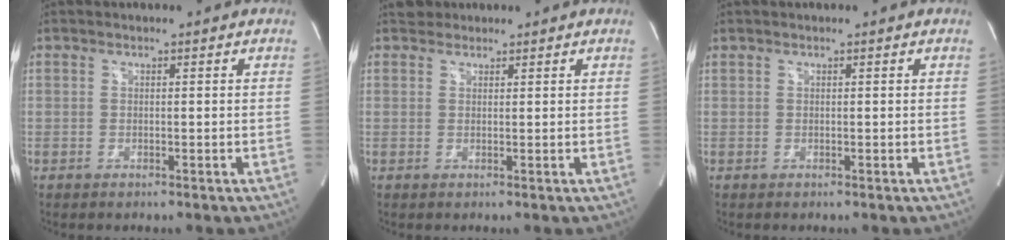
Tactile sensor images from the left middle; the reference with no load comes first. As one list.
[{"total": 1.6, "force": [1.4, 0.8, -0.2], "torque": [0.002, 0.012, 0.019]}, {"total": 0.0}]